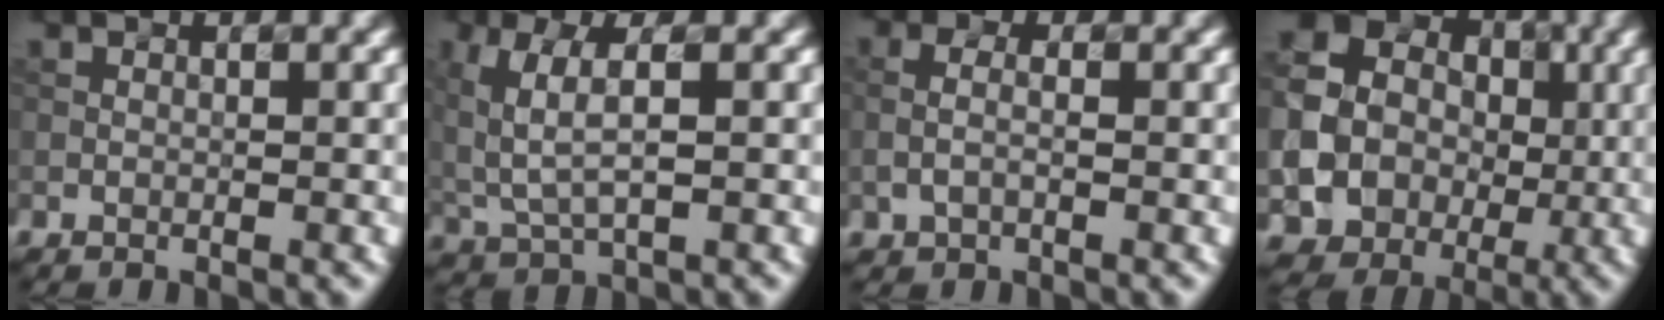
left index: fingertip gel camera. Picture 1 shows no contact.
{"total": 4.0, "force": [1.0, 1.7, 3.5], "torque": [-0.091, 0.001, 0.027]}
{"total": 1.4, "force": [-0.2, 0.7, 1.2], "torque": [-0.037, 0.004, -0.006]}
{"total": 15.9, "force": [-0.5, 15.2, 4.7], "torque": [-0.145, -0.004, -0.027]}